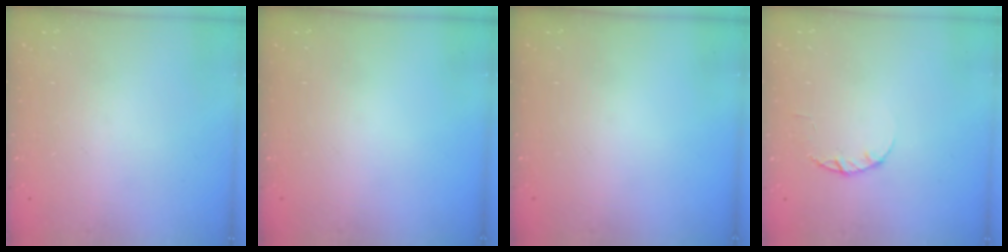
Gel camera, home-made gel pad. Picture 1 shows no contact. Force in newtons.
{"total": 0.0}
{"total": 0.0}
{"total": 2.4, "press": 2.3, "slide": 0.4}